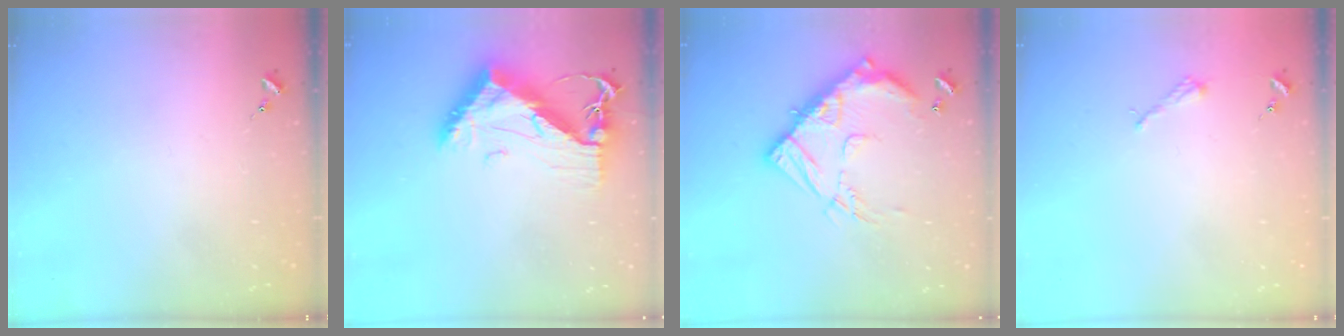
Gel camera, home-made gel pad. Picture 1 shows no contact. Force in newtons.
{"total": 12.5, "press": 12.4, "slide": 1.1}
{"total": 17.8, "press": 17.7, "slide": 1.9}
{"total": 2.2, "press": 2.2, "slide": 0.3}